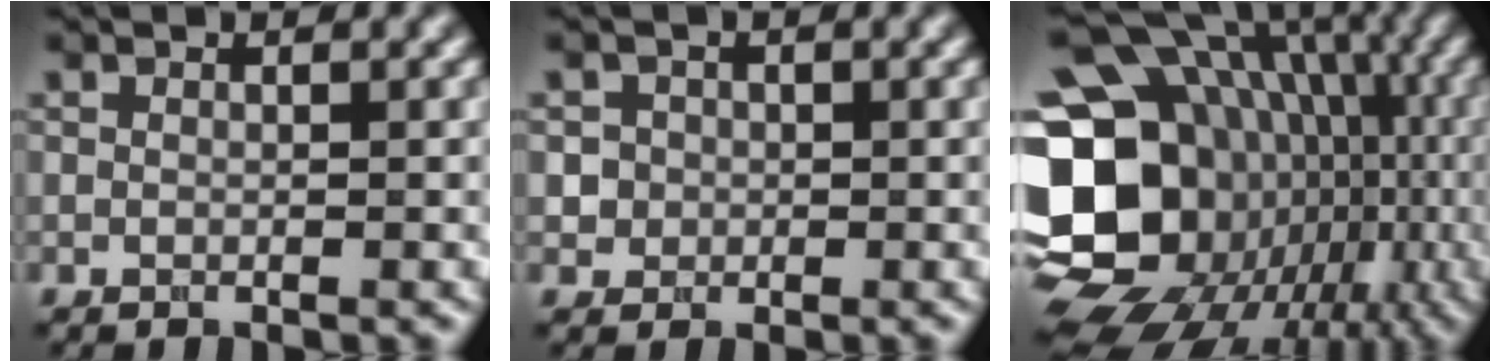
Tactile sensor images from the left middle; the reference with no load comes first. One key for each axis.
{"total": 1.8, "fx": 0.1, "fy": 1.7, "fz": 0.3, "tx": 0.010, "ty": -0.002, "tz": 0.010}
{"total": 22.5, "fx": -3.6, "fy": 19.1, "fz": 11.4, "tx": -0.186, "ty": 0.002, "tz": -0.081}